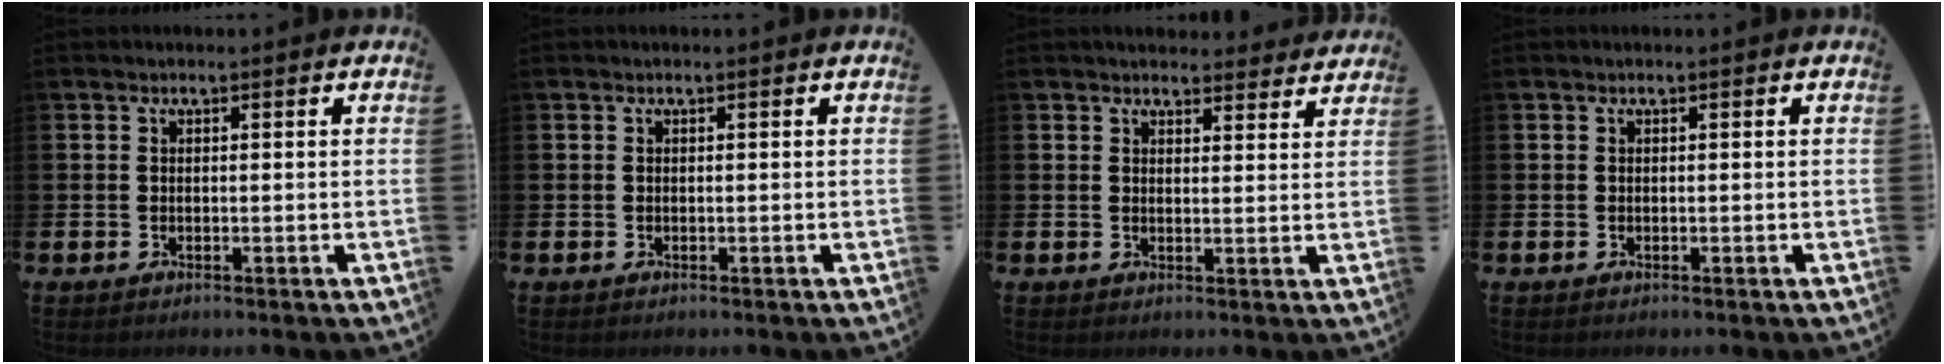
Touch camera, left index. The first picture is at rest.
{"total": 0.0}
{"total": 3.5, "force": [3.4, 0.8, 0.1], "torque": [0.003, -0.020, 0.060]}
{"total": 0.0}